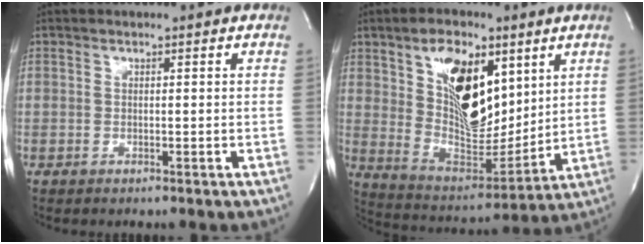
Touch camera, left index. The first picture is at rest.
{"total": 15.5, "force": [6.2, 7.6, 12.1], "torque": [-0.221, 0.001, 0.117]}